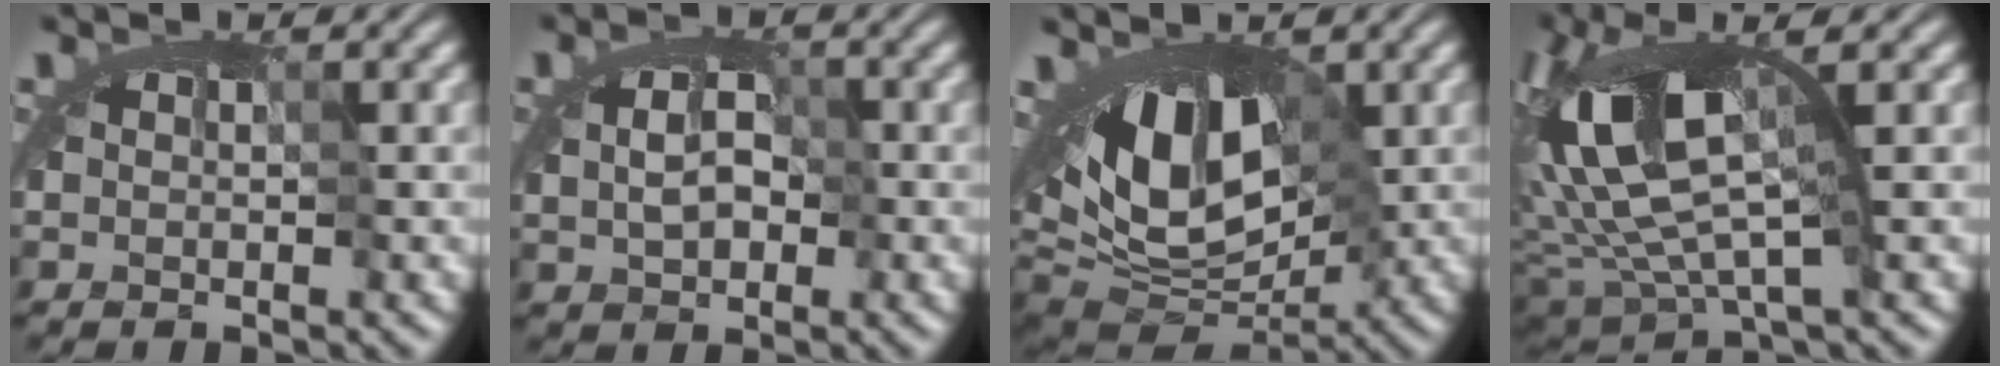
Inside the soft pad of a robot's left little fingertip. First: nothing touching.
{"total": 3.1, "force": [-1.1, 2.4, 1.5], "torque": [-0.010, 0.008, -0.022]}
{"total": 10.7, "force": [0.8, 6.6, 8.4], "torque": [-0.114, 0.002, 0.009]}
{"total": 10.4, "force": [-0.7, 4.1, 9.6], "torque": [-0.198, -0.009, -0.022]}